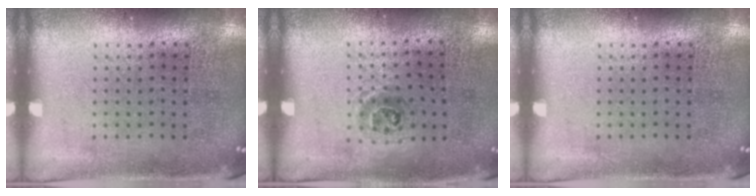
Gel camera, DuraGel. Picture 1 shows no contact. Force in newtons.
{"total": 0.9, "press": 0.7, "slide": 0.7}
{"total": 0.0}